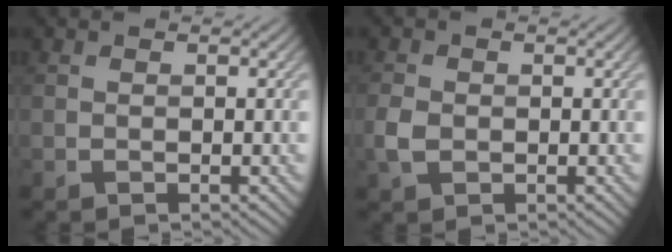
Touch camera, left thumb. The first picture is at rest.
{"total": 2.6, "force": [-0.5, 2.1, 1.6], "torque": [-0.043, -0.003, -0.013]}